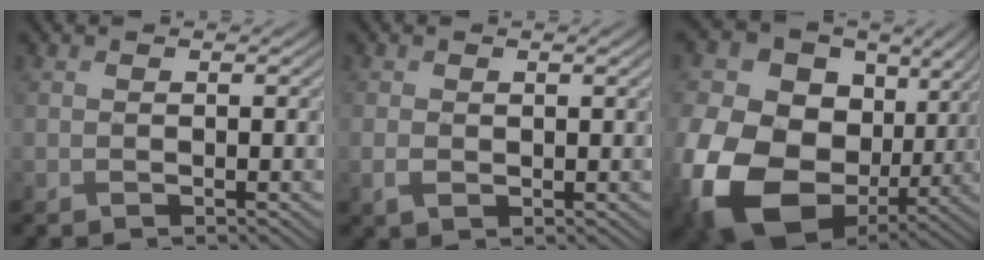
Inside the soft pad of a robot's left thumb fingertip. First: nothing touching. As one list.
[{"total": 2.4, "force": [0.1, 1.5, 1.8], "torque": [-0.042, -0.002, 0.005]}, {"total": 20.0, "force": [-1.8, 15.7, 12.2], "torque": [-0.314, -0.056, -0.002]}]